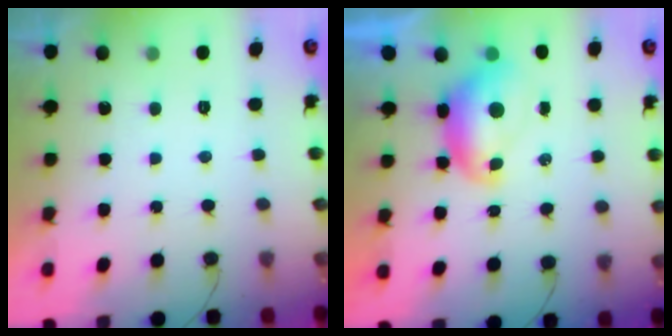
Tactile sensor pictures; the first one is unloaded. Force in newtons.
{"total": 8.0, "press": 8.0, "slide": 0.9}